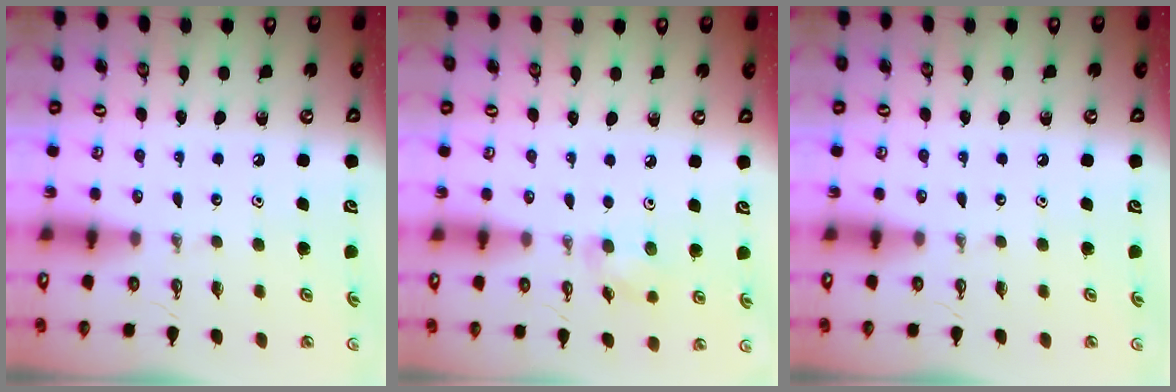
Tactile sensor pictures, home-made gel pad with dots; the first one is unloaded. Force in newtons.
{"total": 7.0, "press": 6.8, "slide": 1.3}
{"total": 0.0}